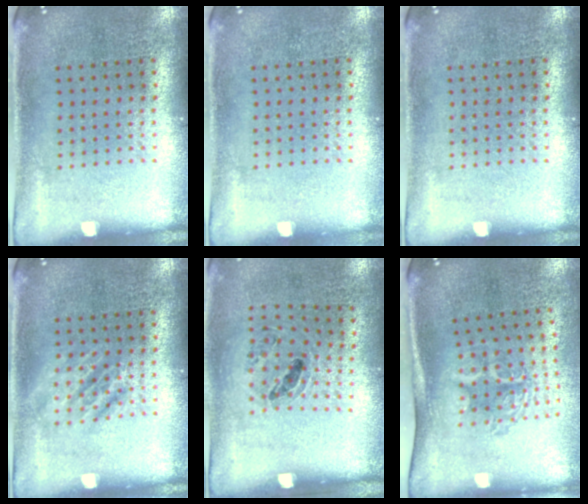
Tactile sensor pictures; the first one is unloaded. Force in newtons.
{"total": 0.0}
{"total": 0.0}
{"total": 1.8, "press": 1.8, "slide": 0.3}
{"total": 1.0, "press": 0.8, "slide": 0.5}
{"total": 1.8, "press": 1.3, "slide": 1.3}